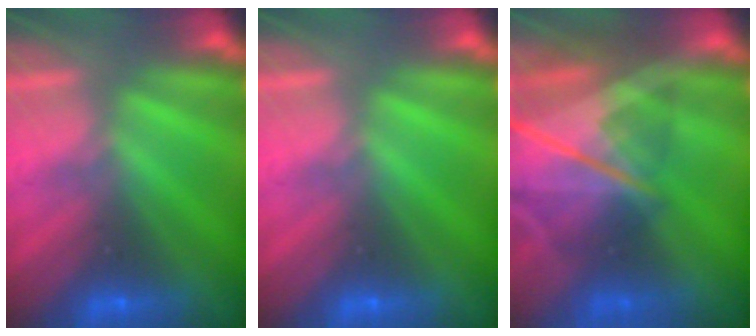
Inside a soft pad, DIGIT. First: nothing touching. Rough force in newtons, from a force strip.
{"total": 0.0}
{"total": 7.6}